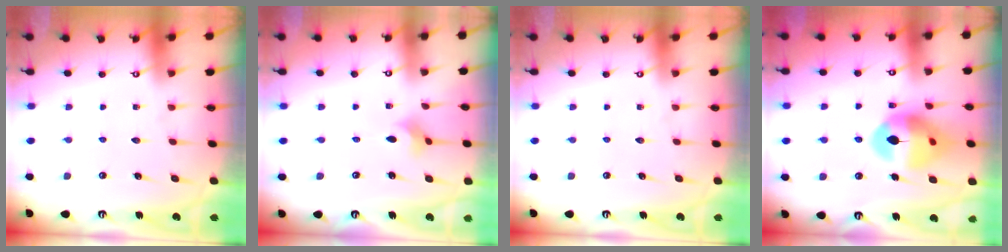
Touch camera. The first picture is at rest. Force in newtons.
{"total": 2.3, "press": 2.2, "slide": 0.4}
{"total": 0.0}
{"total": 14.1, "press": 14.0, "slide": 1.8}